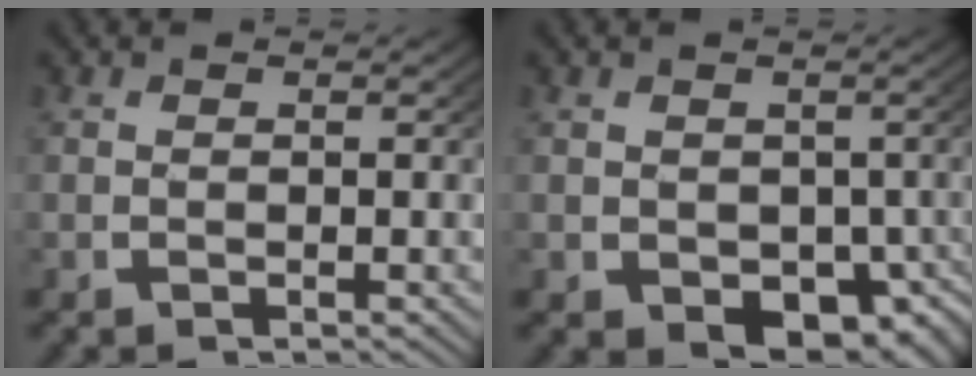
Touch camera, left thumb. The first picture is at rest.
{"total": 6.3, "force": [-1.8, 4.3, 4.2], "torque": [-0.065, -0.039, -0.005]}